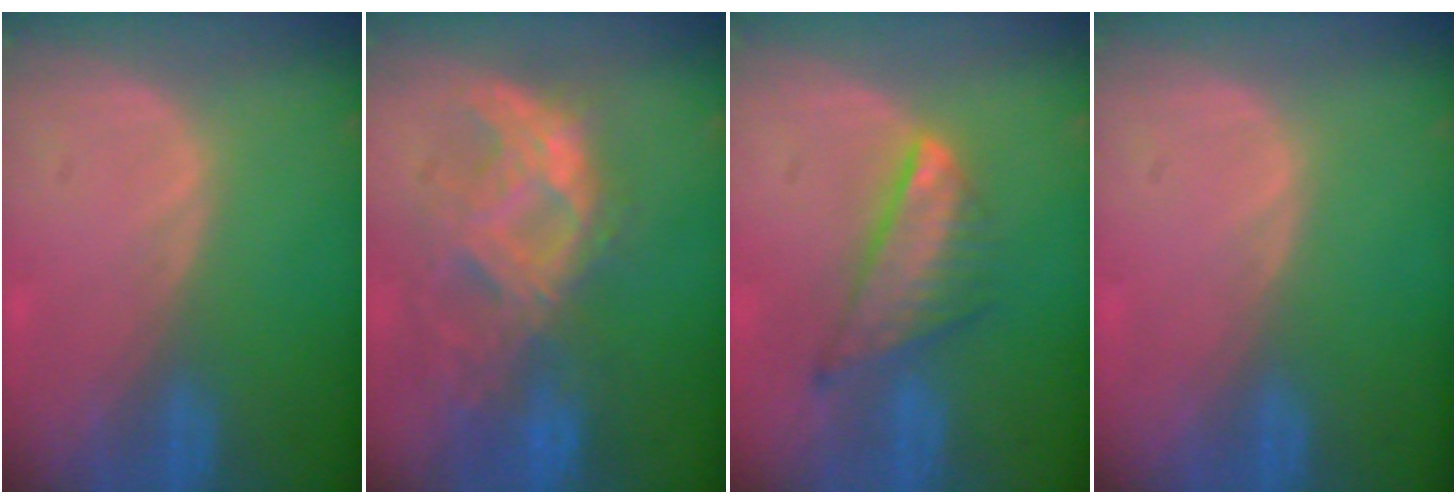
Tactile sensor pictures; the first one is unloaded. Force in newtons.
{"total": 9.3, "press": 8.8, "slide": 2.9}
{"total": 7.6, "press": 6.5, "slide": 4.0}
{"total": 0.5, "press": 0.0, "slide": 0.5}